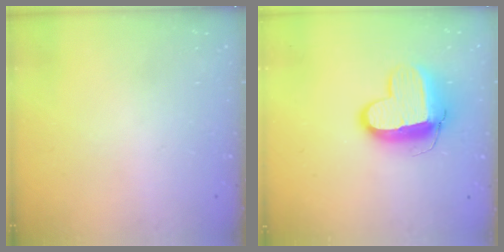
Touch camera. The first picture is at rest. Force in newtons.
{"total": 12.7, "press": 12.6, "slide": 1.4}